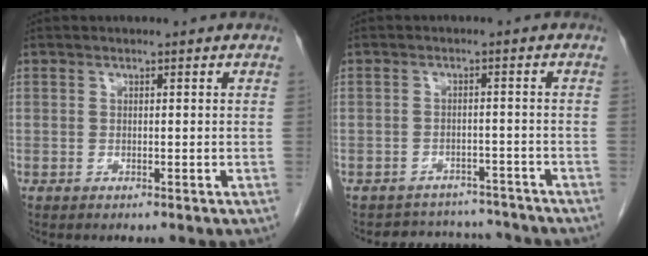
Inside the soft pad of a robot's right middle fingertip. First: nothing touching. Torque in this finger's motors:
{"motor_torque": [0.11, -0.07, -0.03, -0.06]}